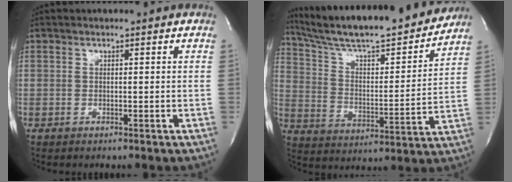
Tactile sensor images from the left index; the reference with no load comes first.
{"total": 22.9, "force": [20.5, 2.0, 10.0], "torque": [-0.175, -0.017, 0.315]}